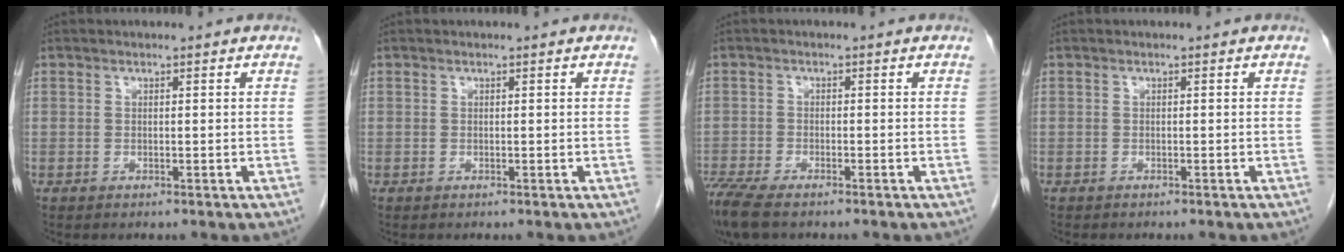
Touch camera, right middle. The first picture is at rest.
{"total": 0.0}
{"total": 6.2, "force": [-4.9, 1.2, 3.6], "torque": [-0.070, -0.016, -0.087]}
{"total": 0.7, "force": [-0.6, 0.2, 0.2], "torque": [-0.007, -0.001, -0.009]}